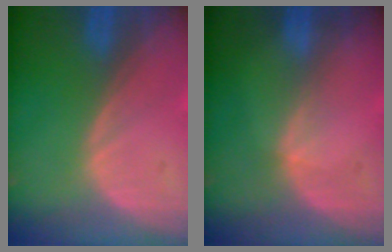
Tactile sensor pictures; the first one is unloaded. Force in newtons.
{"total": 1.3, "press": 0.9, "slide": 0.9}